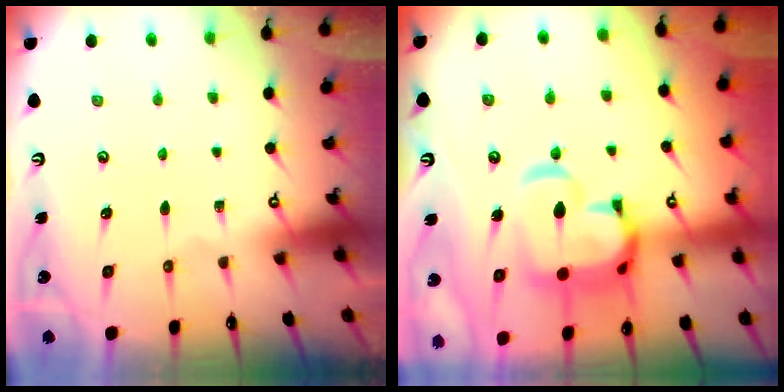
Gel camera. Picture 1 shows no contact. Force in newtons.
{"total": 12.4, "press": 12.3, "slide": 1.7}